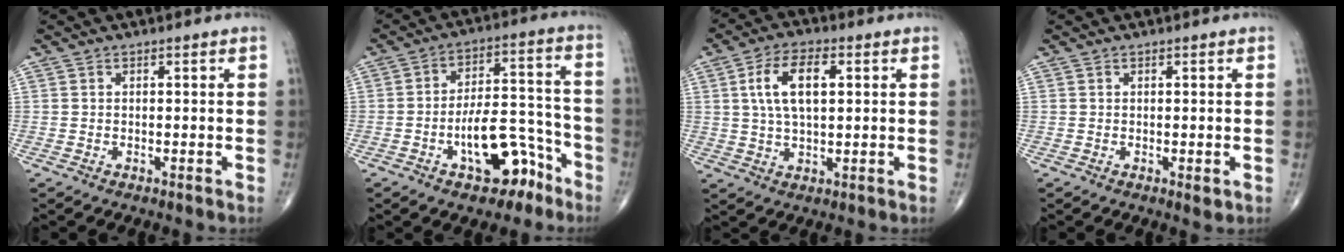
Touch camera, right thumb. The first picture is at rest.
{"total": 12.8, "force": [-6.7, 6.2, 8.9], "torque": [-0.113, 0.067, -0.097]}
{"total": 9.6, "force": [2.4, 4.7, 8.1], "torque": [-0.145, 0.006, 0.042]}
{"total": 1.0, "force": [0.0, 0.5, 0.9], "torque": [-0.011, -0.005, 0.000]}